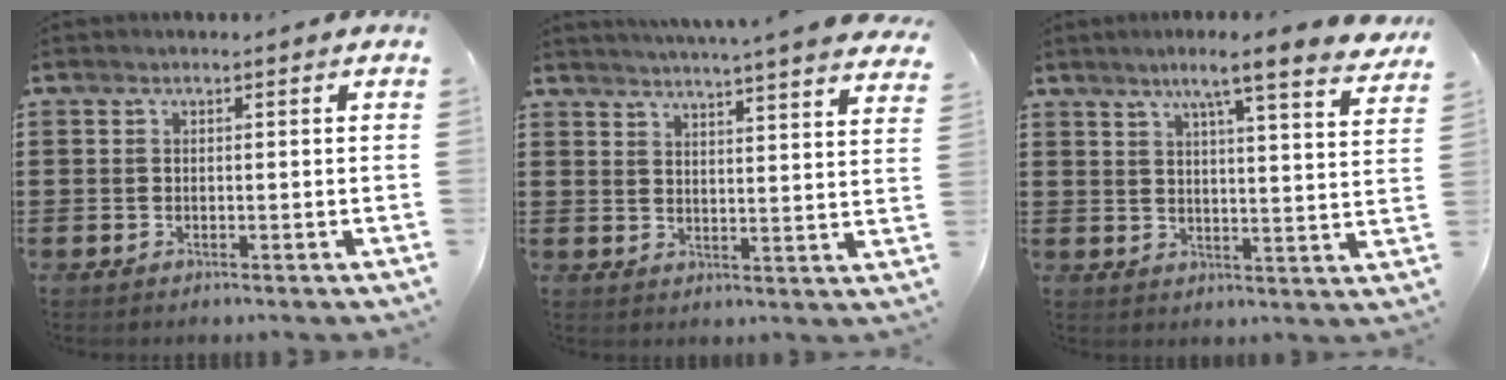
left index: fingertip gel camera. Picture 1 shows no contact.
{"total": 4.3, "force": [4.1, -0.8, 1.0], "torque": [-0.029, -0.031, 0.068]}
{"total": 6.1, "force": [4.8, -0.6, 3.8], "torque": [-0.085, -0.028, 0.072]}